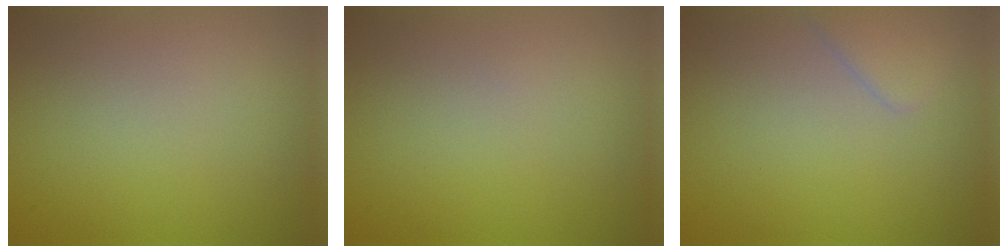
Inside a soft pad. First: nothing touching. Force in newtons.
{"total": 0.0}
{"total": 1.9, "press": 1.9, "slide": 0.2}